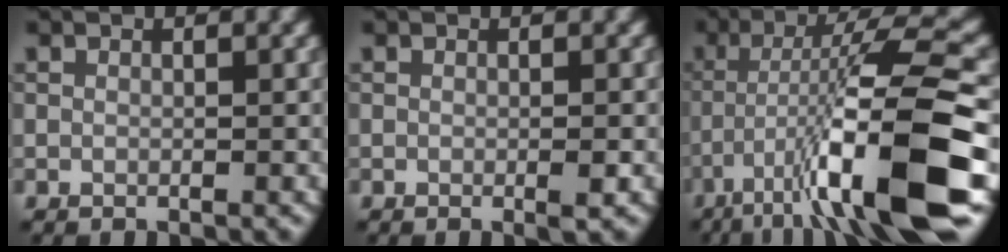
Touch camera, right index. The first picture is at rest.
{"total": 1.0, "force": [-0.3, 0.1, 0.9], "torque": [-0.014, -0.001, -0.005]}
{"total": 13.0, "force": [-5.7, 2.1, 11.5], "torque": [-0.191, 0.009, -0.088]}